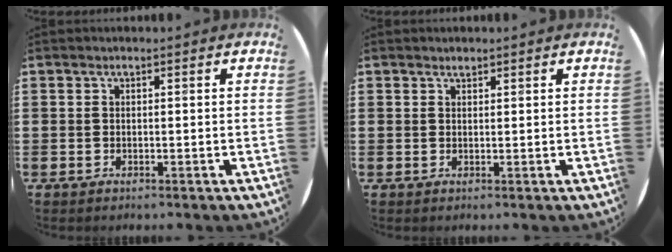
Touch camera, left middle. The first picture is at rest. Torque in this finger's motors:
{"motor_torque": [0.10, -0.07, -0.02, 0.00]}